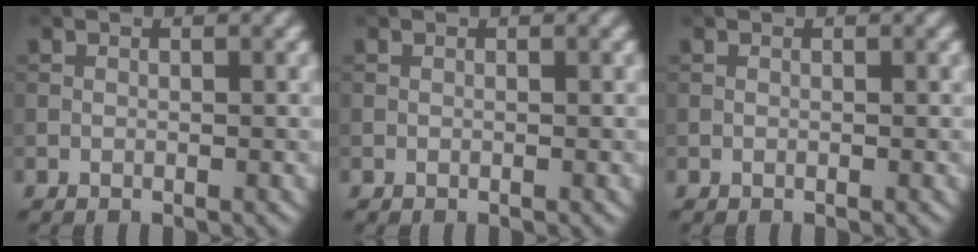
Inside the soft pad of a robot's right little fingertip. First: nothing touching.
{"total": 0.0}
{"total": 0.0}